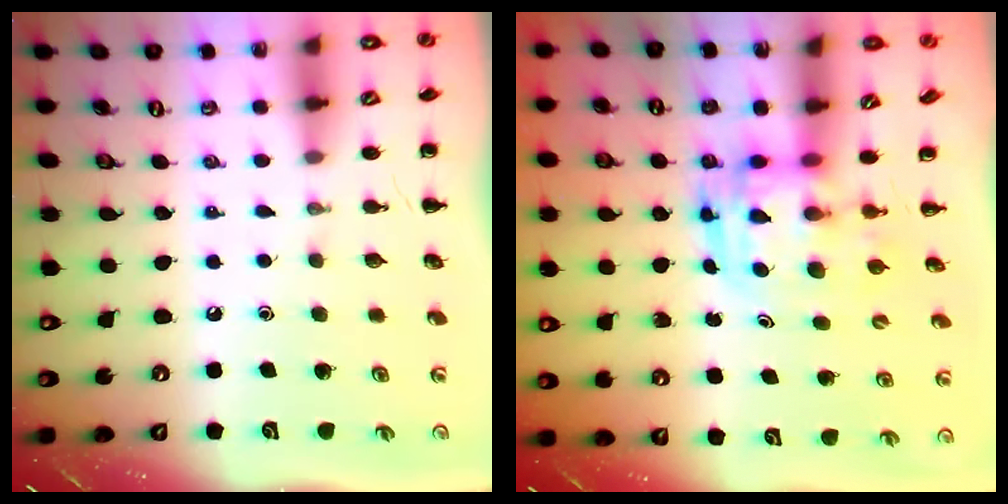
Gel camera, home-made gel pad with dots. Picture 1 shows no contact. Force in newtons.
{"total": 3.3, "press": 3.2, "slide": 0.6}